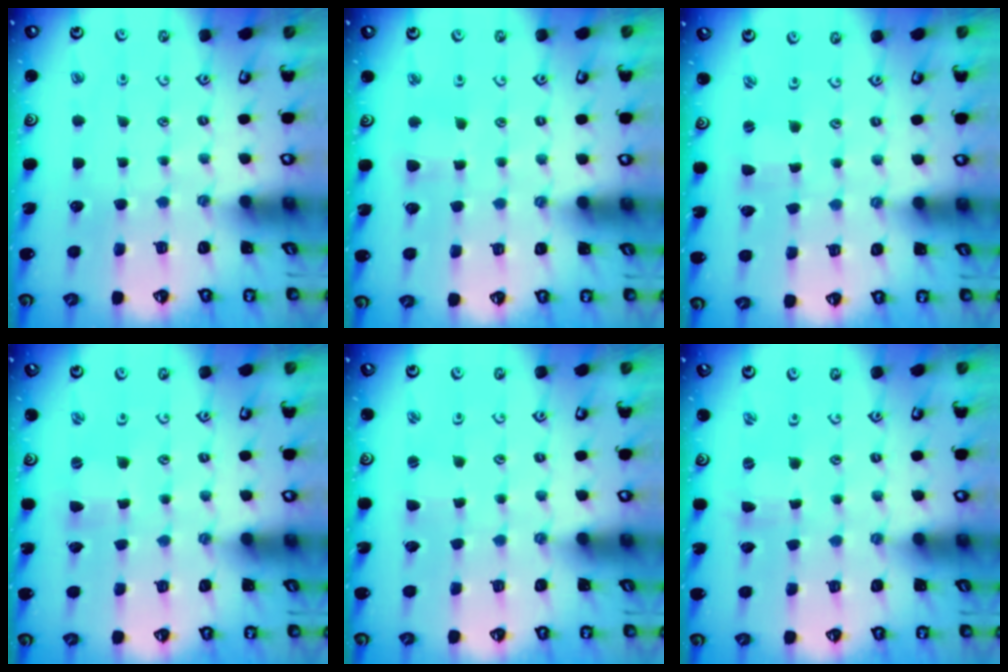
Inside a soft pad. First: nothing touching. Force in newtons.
{"total": 2.7, "press": 2.6, "slide": 0.8}
{"total": 0.0}
{"total": 0.0}
{"total": 1.5, "press": 1.4, "slide": 0.2}
{"total": 0.0}